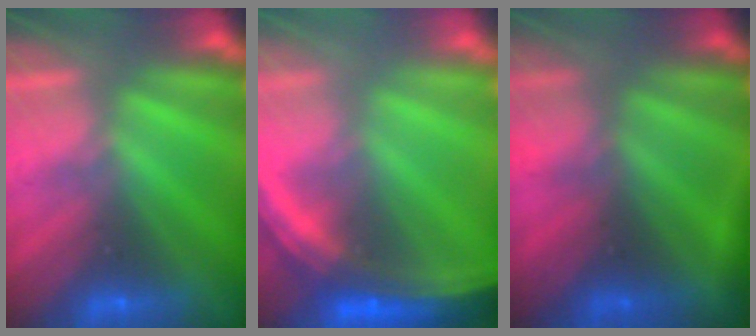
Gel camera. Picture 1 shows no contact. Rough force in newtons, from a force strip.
{"total": 8.0}
{"total": 8.1}